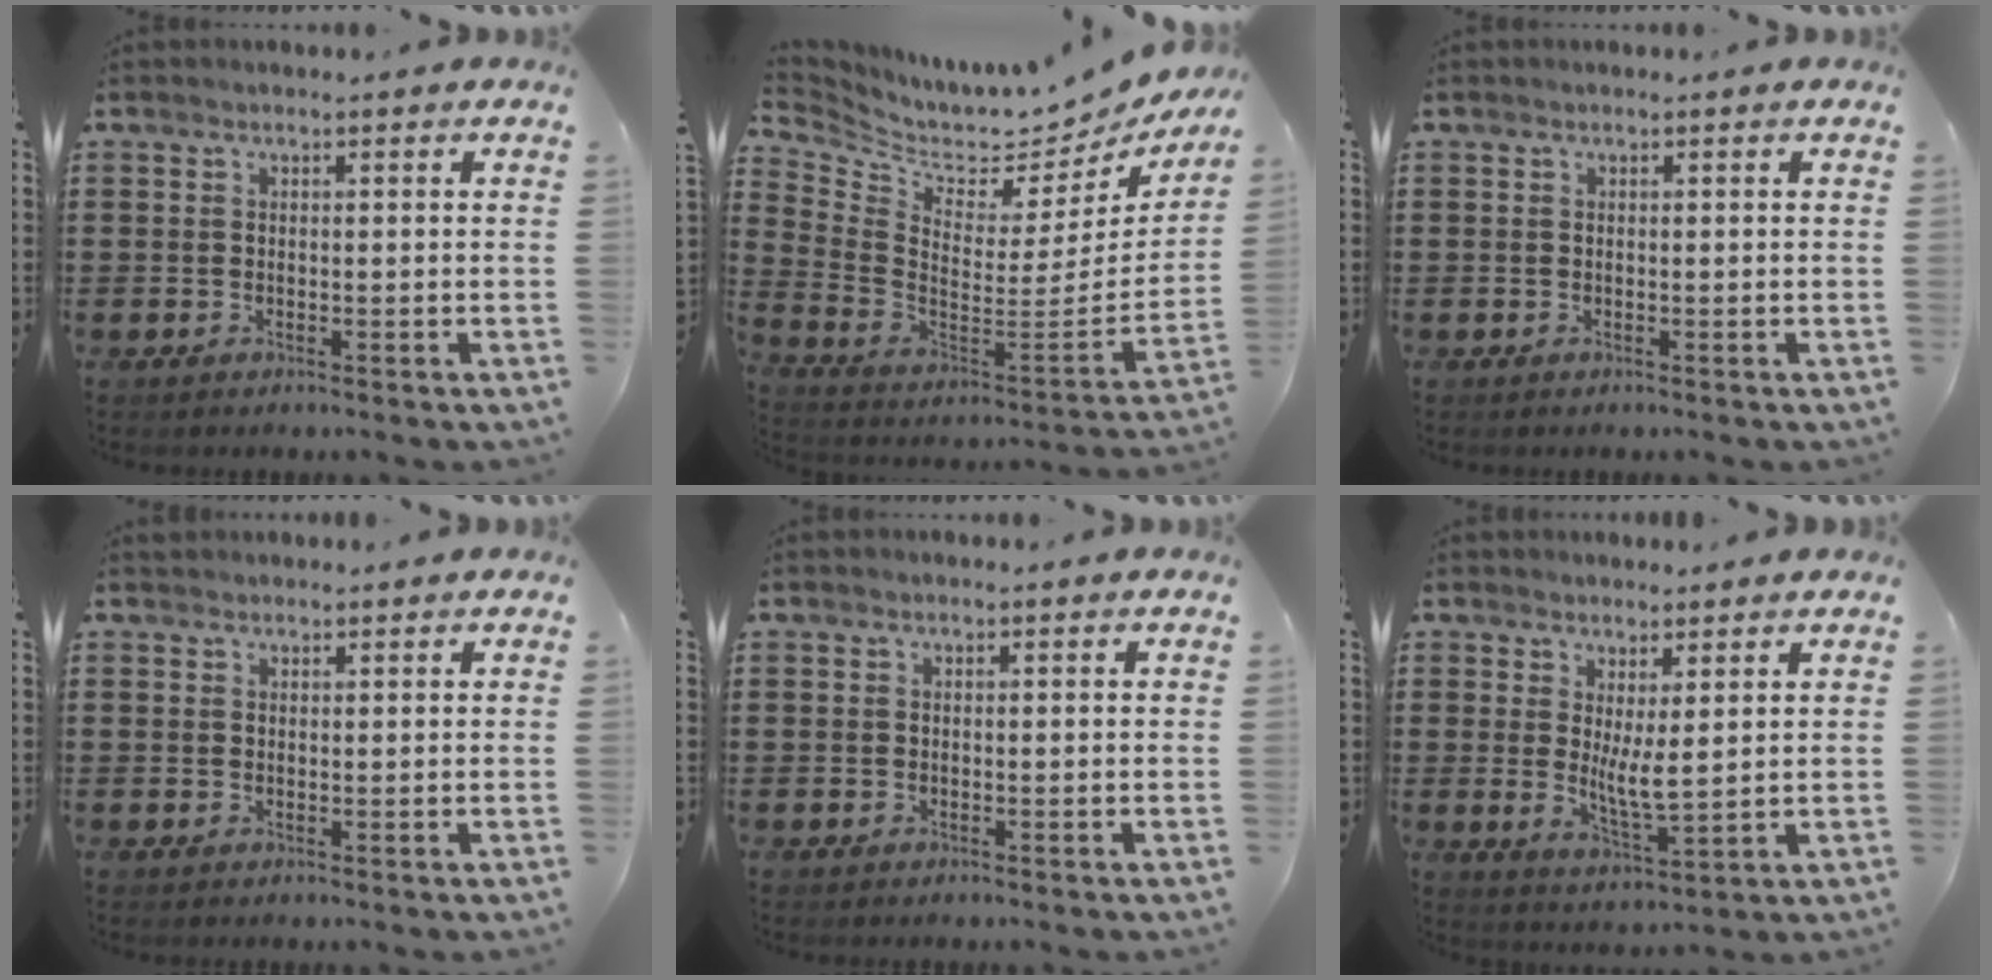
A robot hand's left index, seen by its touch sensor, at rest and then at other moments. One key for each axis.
{"total": 5.0, "fx": 4.3, "fy": 2.0, "fz": 1.5, "tx": -0.055, "ty": -0.060, "tz": 0.065}
{"total": 0.0}
{"total": 0.7, "fx": 0.7, "fy": 0.1, "fz": 0.1, "tx": -0.003, "ty": 0.001, "tz": 0.014}
{"total": 0.0}
{"total": 5.3, "fx": 1.8, "fy": 1.2, "fz": 4.9, "tx": -0.086, "ty": -0.013, "tz": 0.032}